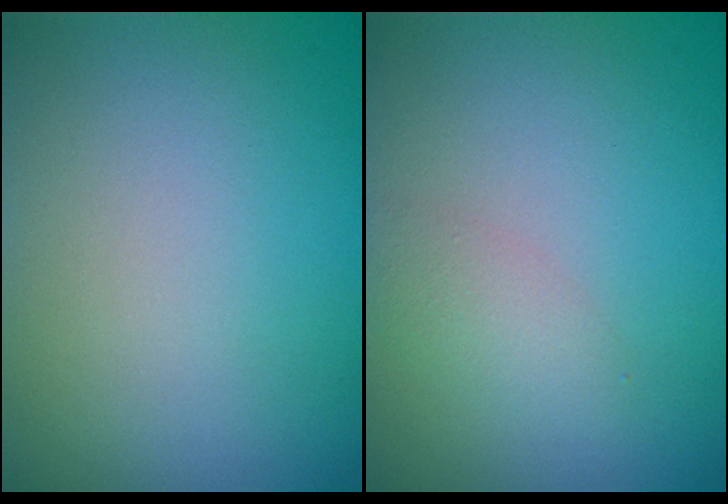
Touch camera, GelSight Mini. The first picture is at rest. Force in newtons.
{"total": 1.8, "press": 1.8, "slide": 0.0}